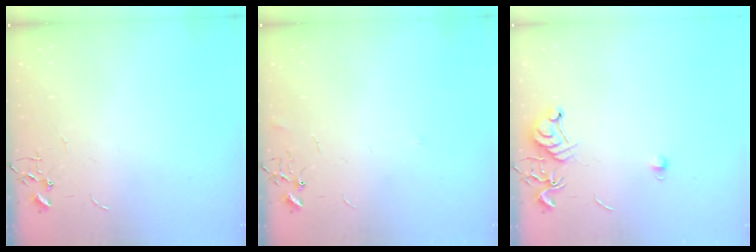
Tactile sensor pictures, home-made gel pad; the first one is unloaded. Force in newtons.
{"total": 4.3, "press": 4.2, "slide": 0.4}
{"total": 7.8, "press": 7.7, "slide": 1.0}